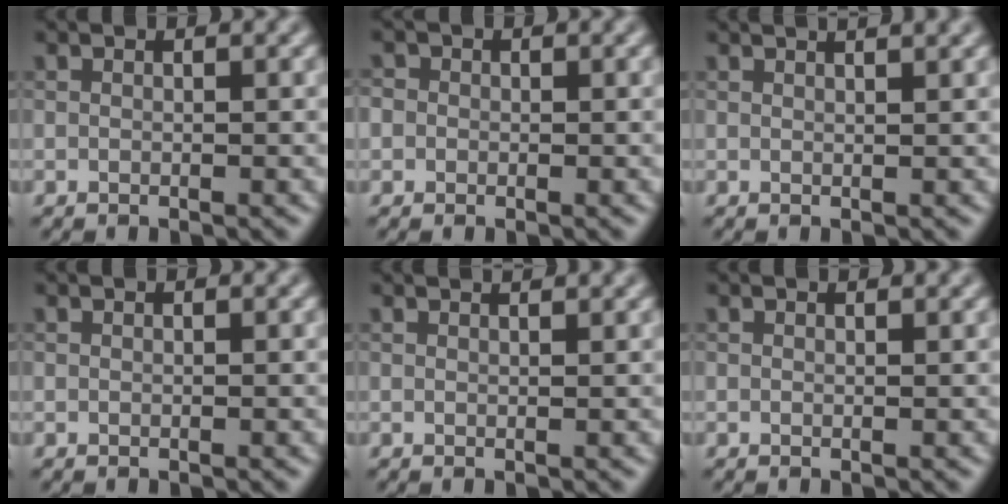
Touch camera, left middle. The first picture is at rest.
{"total": 2.0, "force": [0.5, 1.8, 0.7], "torque": [0.005, 0.011, -0.013]}
{"total": 3.9, "force": [2.6, 1.7, 2.3], "torque": [-0.002, 0.027, -0.002]}
{"total": 0.0}
{"total": 2.1, "force": [1.7, 0.7, 1.0], "torque": [-0.003, 0.005, 0.004]}
{"total": 0.7, "force": [0.7, 0.0, 0.2], "torque": [-0.004, 0.000, 0.009]}